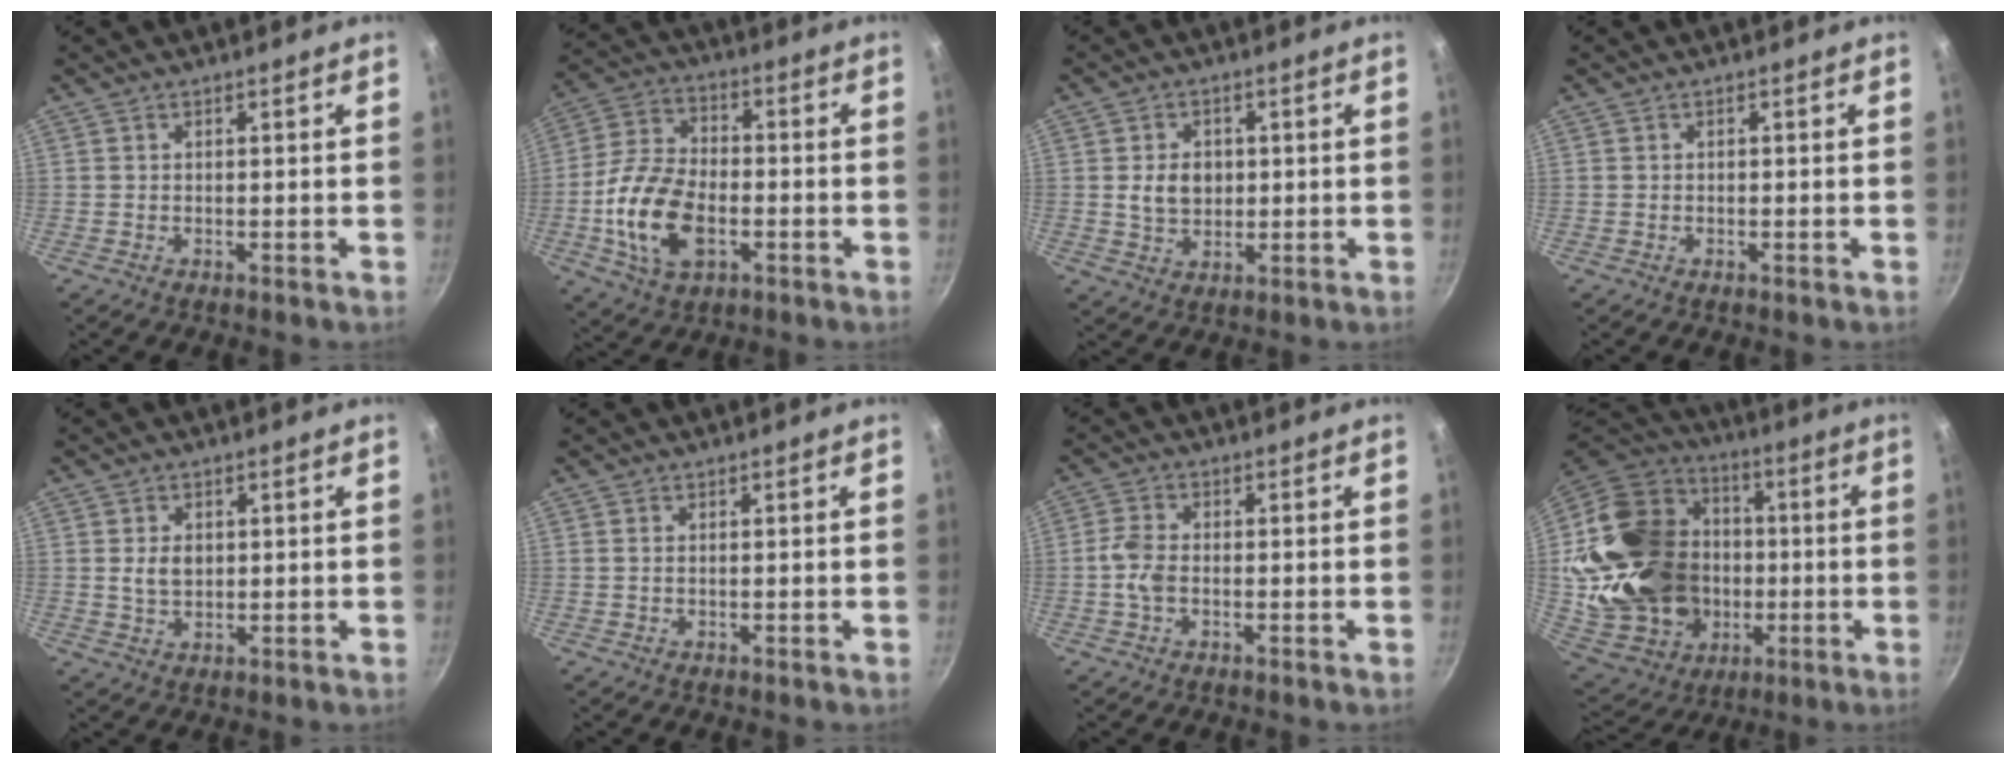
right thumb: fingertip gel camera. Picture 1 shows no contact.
{"total": 15.5, "force": [-3.7, 9.4, 11.7], "torque": [-0.219, 0.024, -0.073]}
{"total": 6.2, "force": [0.6, 4.8, 3.8], "torque": [-0.045, -0.003, 0.011]}
{"total": 0.0}
{"total": 4.0, "force": [0.6, 2.8, 2.8], "torque": [-0.038, -0.004, 0.013]}
{"total": 0.7, "force": [0.1, 0.4, 0.5], "torque": [-0.010, 0.001, 0.002]}
{"total": 4.4, "force": [-0.8, 2.7, 3.4], "torque": [-0.076, 0.013, -0.022]}
{"total": 31.4, "force": [-1.0, 25.4, 18.4], "torque": [-0.325, 0.048, 0.013]}